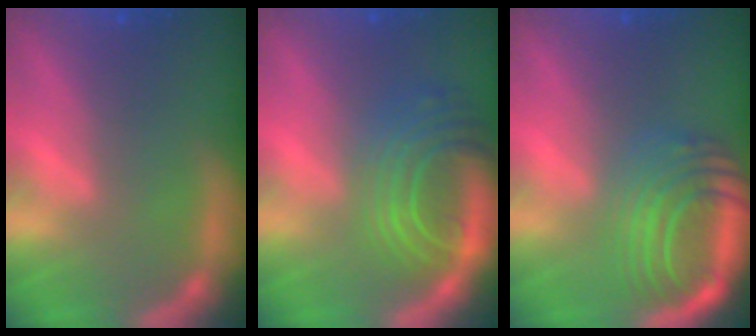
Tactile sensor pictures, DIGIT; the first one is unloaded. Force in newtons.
{"total": 9.0}
{"total": 9.5}